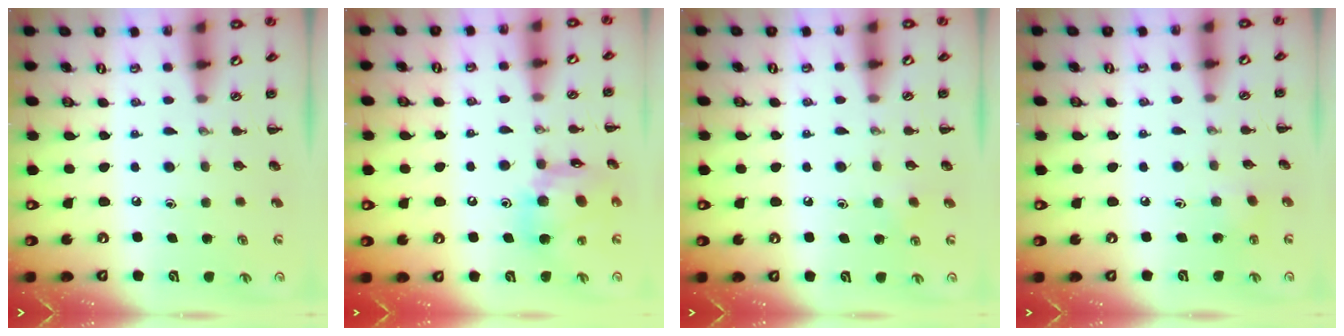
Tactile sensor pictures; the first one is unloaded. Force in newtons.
{"total": 13.2, "press": 12.7, "slide": 3.6}
{"total": 3.9, "press": 3.7, "slide": 1.1}
{"total": 2.8, "press": 2.6, "slide": 0.9}